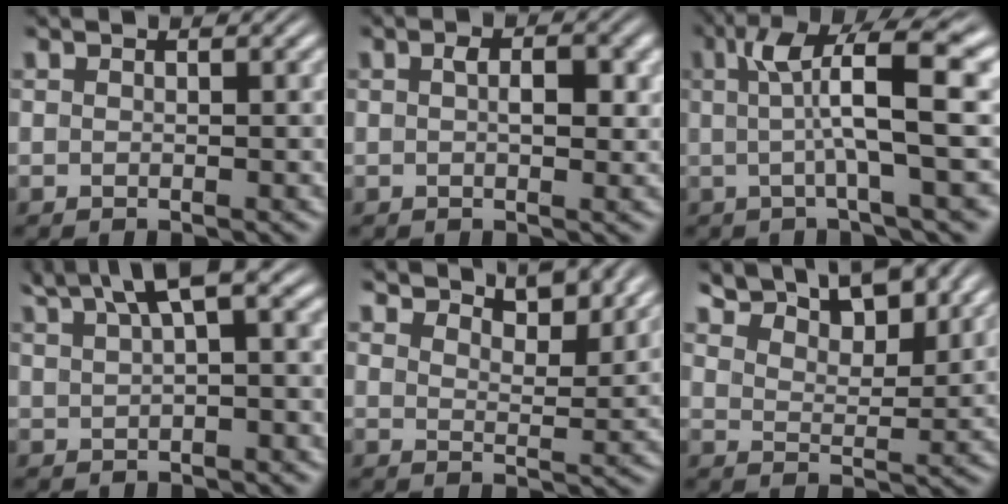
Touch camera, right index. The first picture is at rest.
{"total": 2.5, "force": [0.3, 0.9, 2.3], "torque": [-0.024, 0.002, -0.001]}
{"total": 9.0, "force": [1.9, 2.0, 8.6], "torque": [-0.116, 0.020, 0.023]}
{"total": 6.7, "force": [3.8, 2.1, 5.1], "torque": [-0.072, 0.023, 0.063]}
{"total": 5.6, "force": [5.1, 0.8, 2.3], "torque": [-0.029, -0.002, 0.082]}
{"total": 7.7, "force": [6.3, 2.5, 3.6], "torque": [-0.061, 0.008, 0.100]}